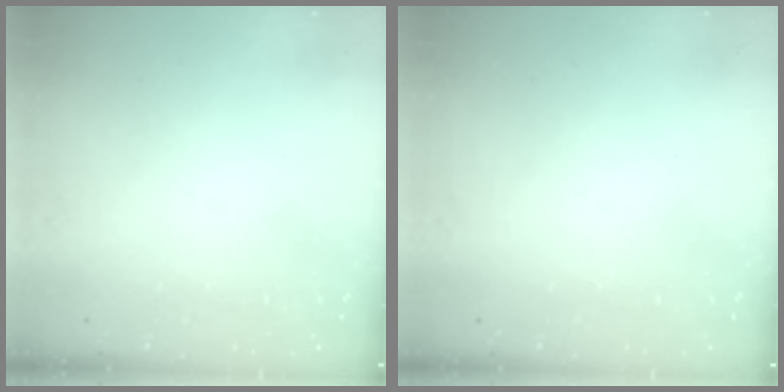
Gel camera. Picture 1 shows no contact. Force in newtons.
{"total": 0.0}